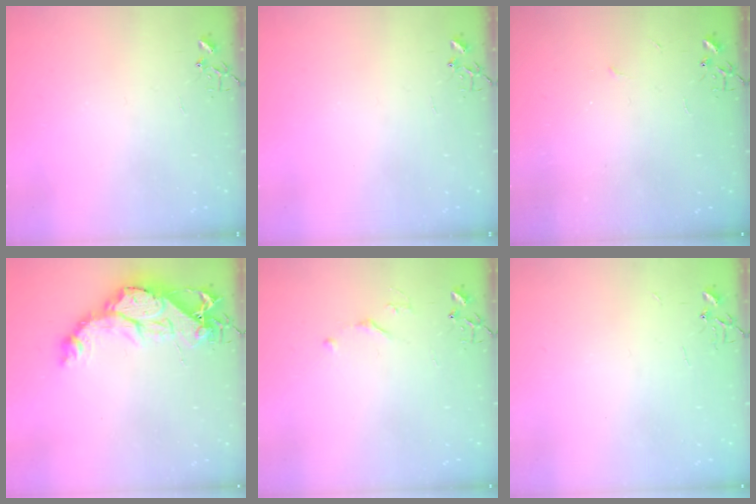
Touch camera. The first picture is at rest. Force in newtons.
{"total": 0.0}
{"total": 2.3, "press": 2.3, "slide": 0.4}
{"total": 16.6, "press": 16.5, "slide": 1.3}
{"total": 3.9, "press": 3.9, "slide": 0.5}
{"total": 1.9, "press": 1.9, "slide": 0.3}